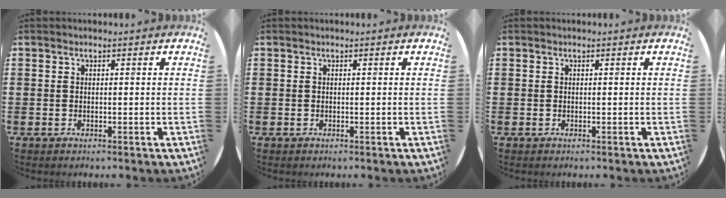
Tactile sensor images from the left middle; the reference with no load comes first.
{"total": 0.0}
{"total": 0.0}